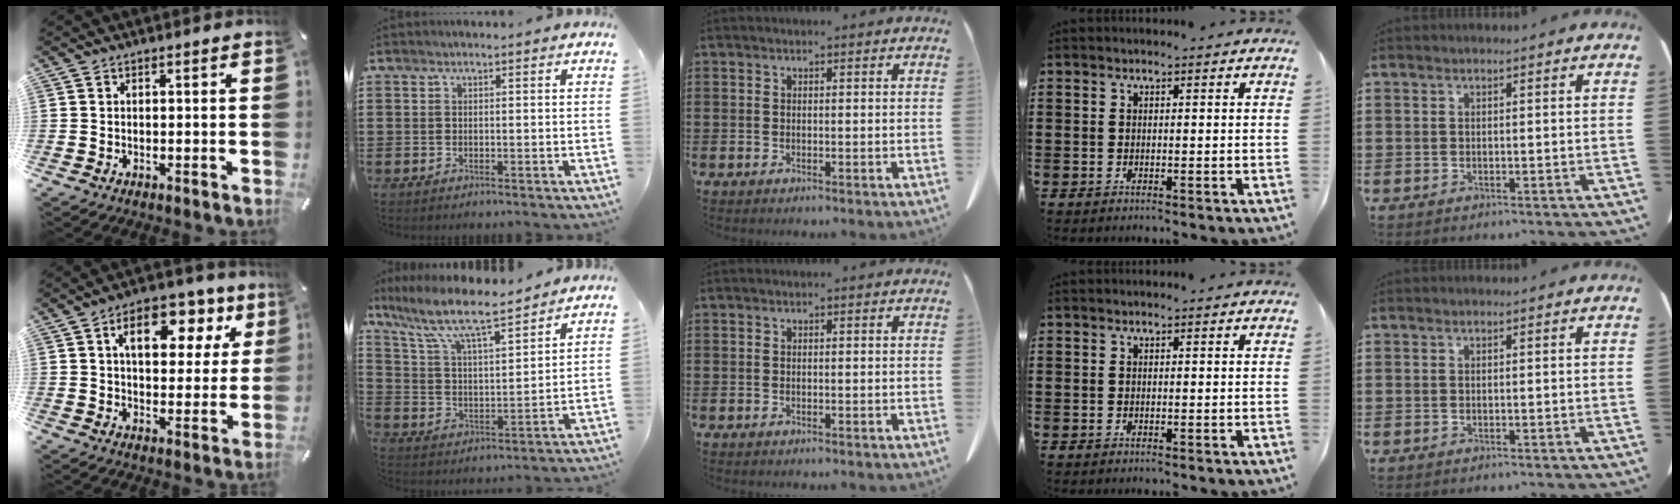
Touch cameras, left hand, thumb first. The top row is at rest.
{"thumb": {"total": 12.8, "force": [5.8, 7.7, 8.3], "torque": [-0.108, -0.019, 0.091]}, "index": {"total": 9.0, "force": [7.1, 1.6, 5.2], "torque": [-0.128, -0.038, 0.119]}}